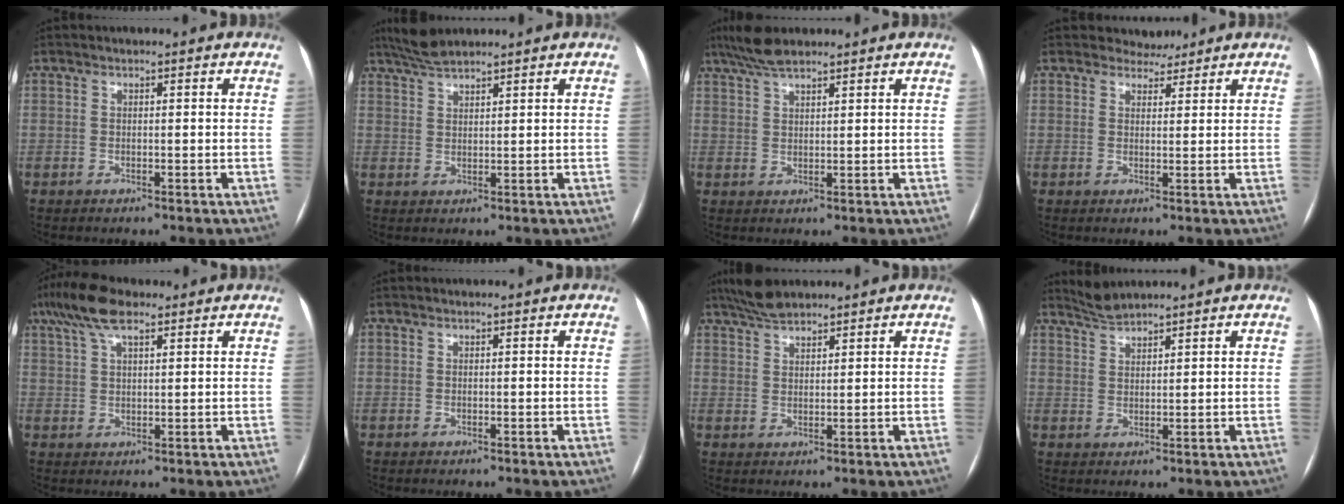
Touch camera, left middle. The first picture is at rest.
{"total": 4.4, "force": [4.0, 0.4, 1.7], "torque": [-0.040, 0.017, 0.082]}
{"total": 5.3, "force": [4.4, 1.0, 2.8], "torque": [-0.062, 0.021, 0.085]}
{"total": 2.9, "force": [2.6, 1.2, -0.1], "torque": [0.004, 0.002, 0.038]}
{"total": 8.5, "force": [5.6, 2.7, 5.8], "torque": [-0.121, 0.031, 0.103]}
{"total": 0.0}
{"total": 5.1, "force": [4.5, 1.2, 2.0], "torque": [-0.046, 0.019, 0.087]}
{"total": 3.1, "force": [3.1, -0.1, 0.1], "torque": [-0.009, 0.008, 0.065]}